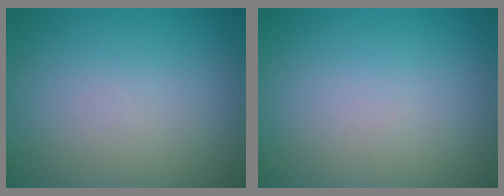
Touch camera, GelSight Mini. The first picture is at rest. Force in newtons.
{"total": 0.0}